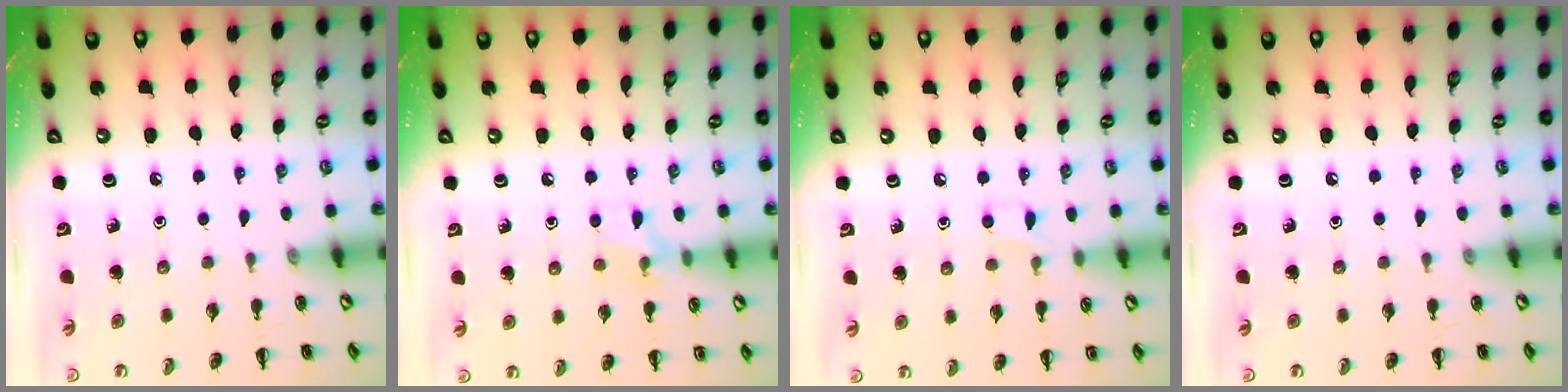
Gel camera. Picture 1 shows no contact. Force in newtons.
{"total": 6.4, "press": 6.3, "slide": 1.5}
{"total": 4.0, "press": 3.8, "slide": 1.1}
{"total": 0.0}